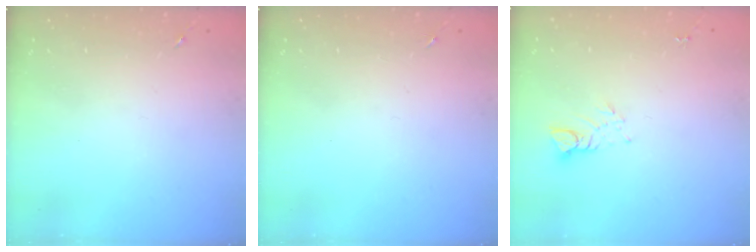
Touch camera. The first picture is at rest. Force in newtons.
{"total": 0.0}
{"total": 3.5, "press": 3.5, "slide": 0.3}